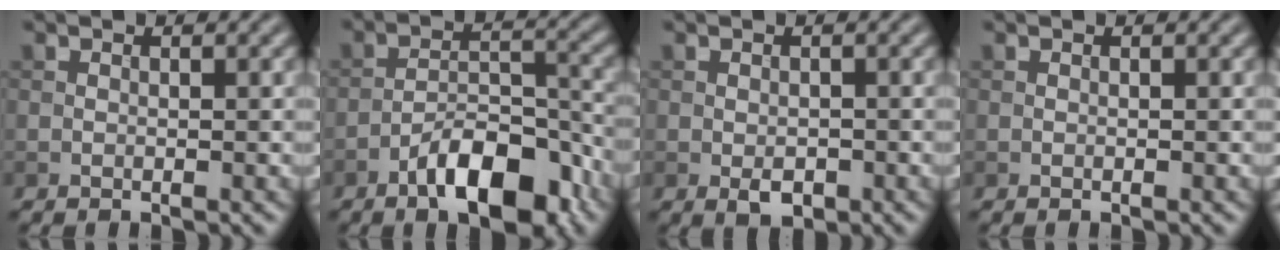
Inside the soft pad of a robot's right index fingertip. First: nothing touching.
{"total": 7.6, "force": [-4.6, 2.9, 5.3], "torque": [-0.081, 0.010, -0.077]}
{"total": 1.9, "force": [-0.7, 1.1, 1.3], "torque": [-0.022, -0.004, -0.008]}
{"total": 0.0}